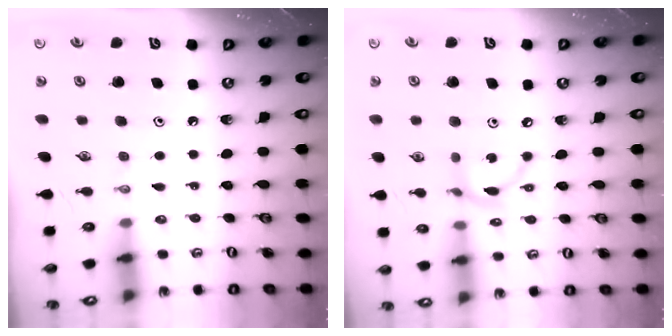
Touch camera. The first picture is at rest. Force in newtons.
{"total": 8.4, "press": 8.4, "slide": 0.2}